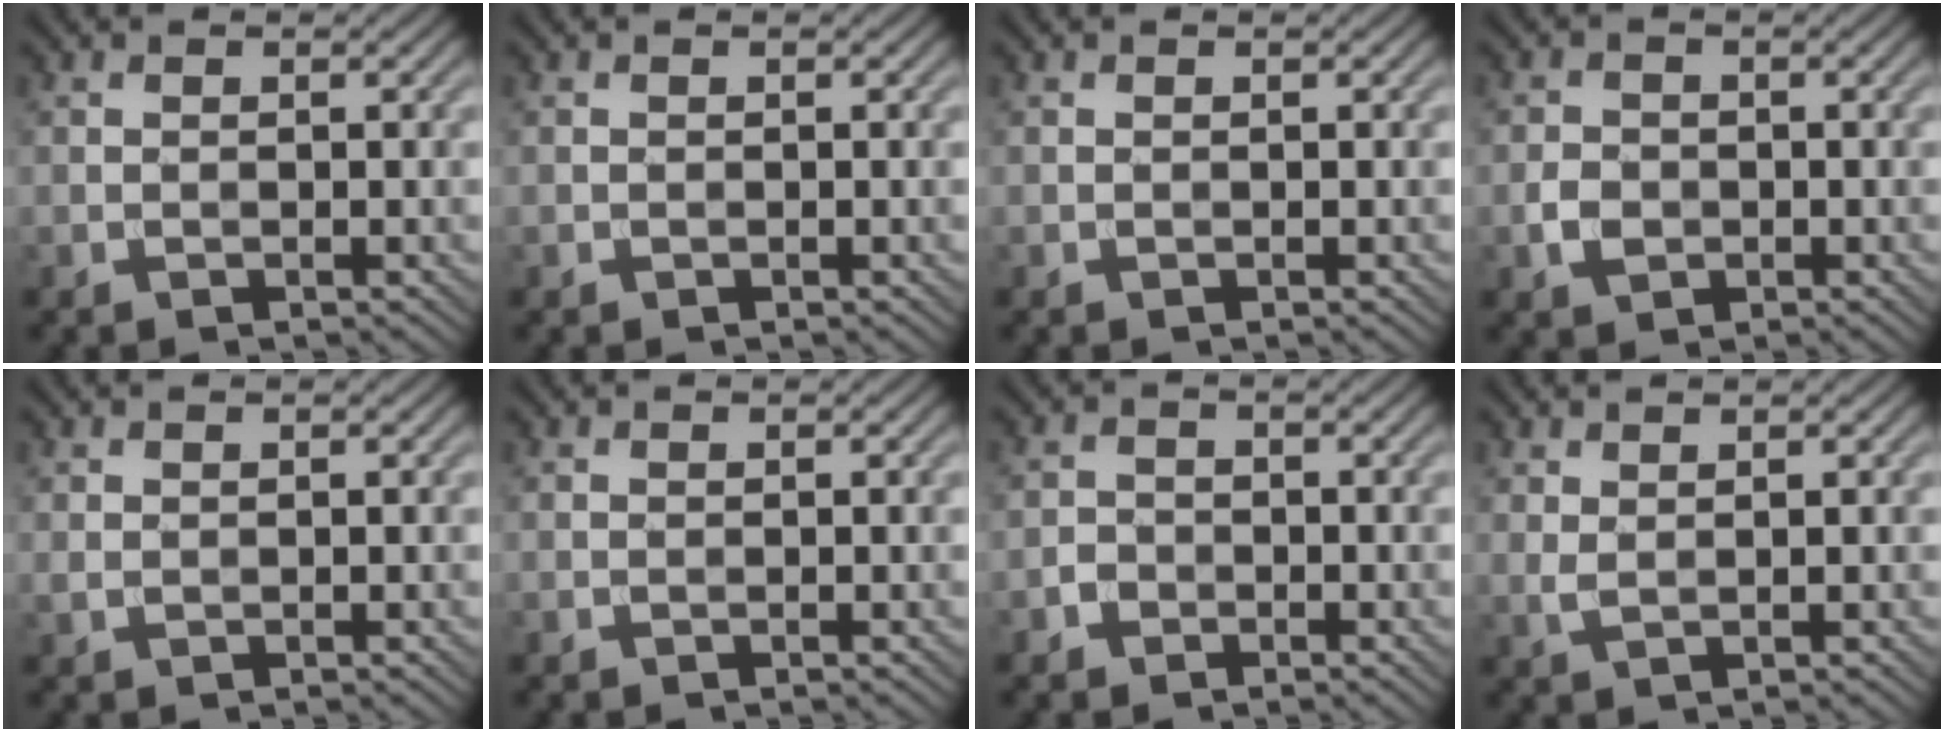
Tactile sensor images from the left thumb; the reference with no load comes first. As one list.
[{"total": 0.0}, {"total": 0.0}, {"total": 2.4, "force": [-0.7, 1.9, 1.2], "torque": [-0.025, -0.004, -0.019]}, {"total": 0.7, "force": [0.3, 0.4, 0.4], "torque": [-0.014, 0.000, 0.007]}, {"total": 0.0}, {"total": 1.8, "force": [-1.0, 1.3, 0.5], "torque": [-0.006, 0.002, -0.026]}, {"total": 1.3, "force": [0.9, 0.3, 0.9], "torque": [-0.029, -0.002, 0.020]}]